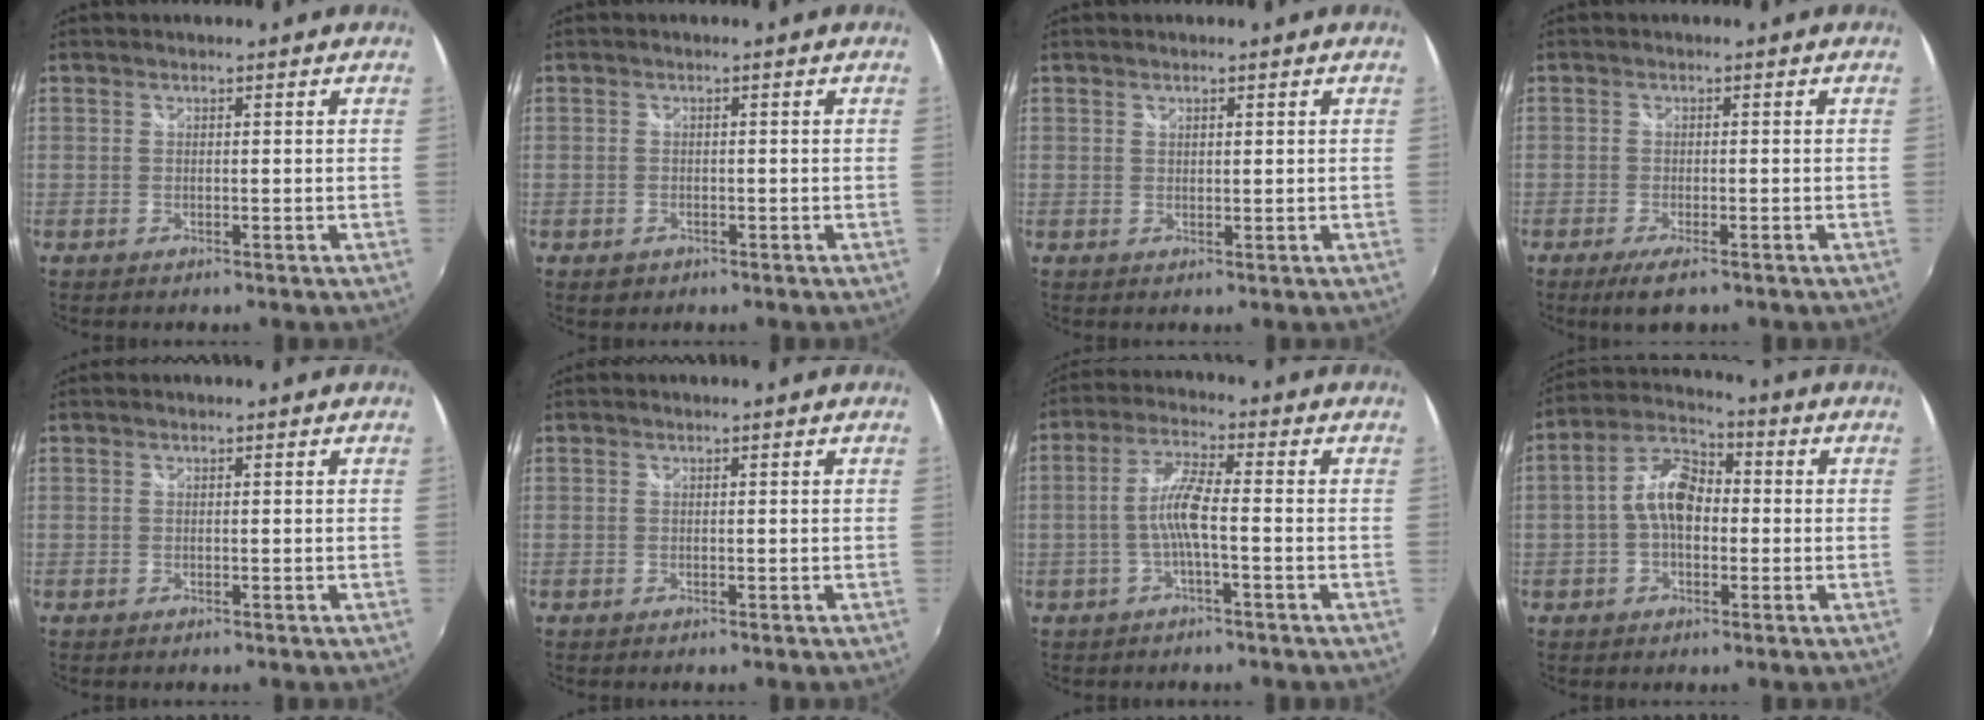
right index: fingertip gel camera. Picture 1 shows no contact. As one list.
[{"total": 2.1, "force": [-1.1, 1.7, 0.7], "torque": [-0.015, -0.002, -0.014]}, {"total": 0.9, "force": [0.5, 0.5, 0.5], "torque": [-0.006, 0.001, 0.009]}, {"total": 4.4, "force": [-3.1, 1.0, 3.0], "torque": [-0.069, -0.016, -0.054]}, {"total": 0.0}, {"total": 0.0}, {"total": 6.0, "force": [-1.6, 0.4, 5.8], "torque": [-0.126, 0.009, -0.028]}, {"total": 8.8, "force": [-0.6, 5.3, 7.1], "torque": [-0.141, 0.024, -0.014]}]